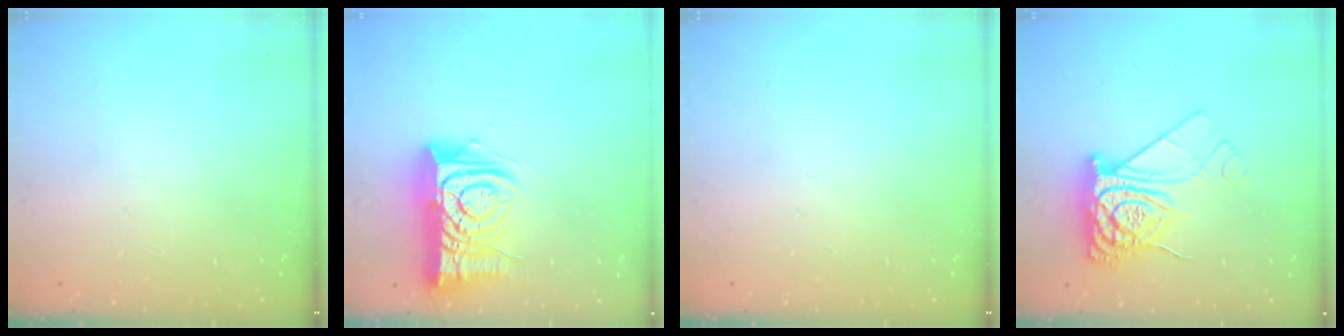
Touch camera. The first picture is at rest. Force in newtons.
{"total": 13.2, "press": 13.2, "slide": 1.5}
{"total": 0.0}
{"total": 12.3, "press": 12.3, "slide": 1.0}